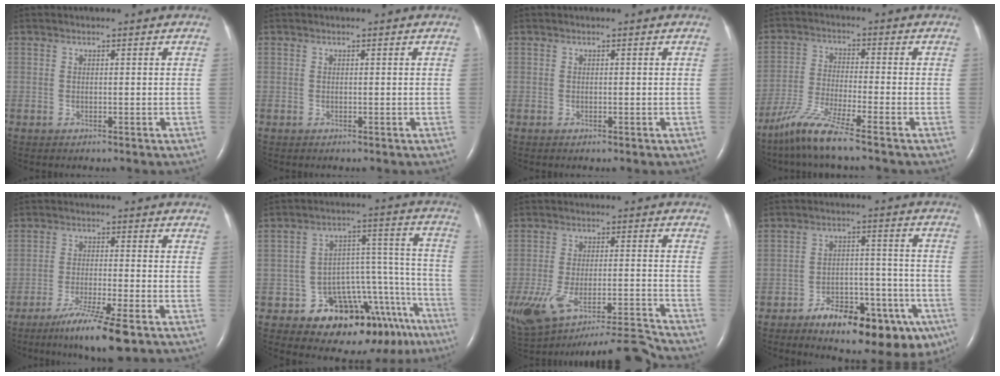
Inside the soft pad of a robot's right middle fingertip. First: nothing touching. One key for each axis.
{"total": 0.0}
{"total": 0.0}
{"total": 7.8, "fx": -5.9, "fy": -0.7, "fz": 5.1, "tx": -0.107, "ty": -0.032, "tz": -0.119}
{"total": 8.8, "fx": -5.8, "fy": -0.1, "fz": 6.6, "tx": -0.121, "ty": -0.025, "tz": -0.100}
{"total": 17.6, "fx": -12.5, "fy": 8.2, "fz": 9.4, "tx": -0.050, "ty": 0.092, "tz": -0.160}
{"total": 15.7, "fx": -13.2, "fy": 1.3, "fz": 8.5, "tx": -0.164, "ty": 0.009, "tz": -0.216}
{"total": 17.4, "fx": -10.6, "fy": 6.5, "fz": 12.1, "tx": -0.109, "ty": 0.034, "tz": -0.146}